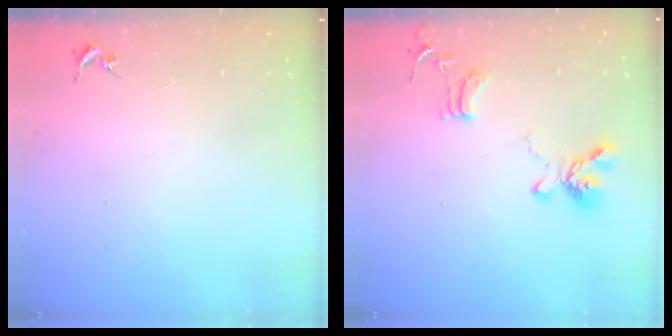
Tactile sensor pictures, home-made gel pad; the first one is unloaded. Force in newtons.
{"total": 15.8, "press": 15.7, "slide": 1.6}